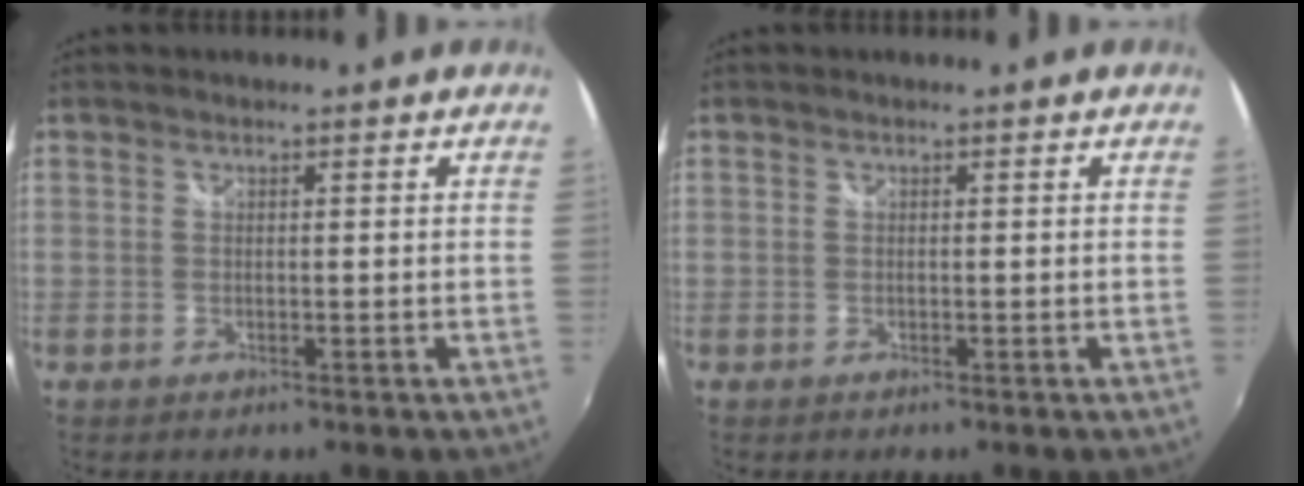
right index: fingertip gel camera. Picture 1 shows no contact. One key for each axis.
{"total": 0.0}